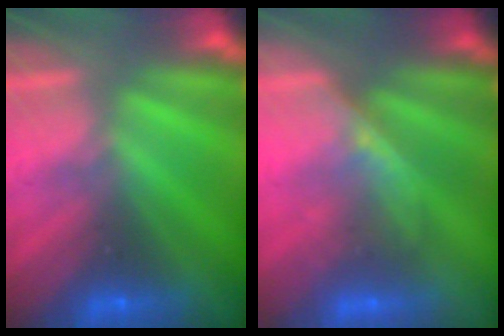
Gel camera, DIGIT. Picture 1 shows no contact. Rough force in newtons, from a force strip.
{"total": 2.2}